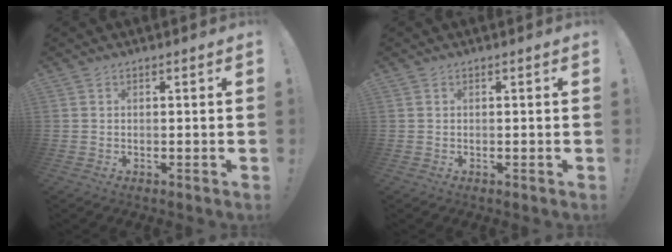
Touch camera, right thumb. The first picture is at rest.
{"total": 0.0}